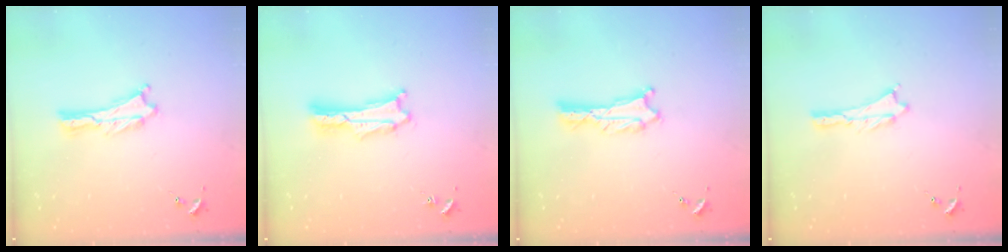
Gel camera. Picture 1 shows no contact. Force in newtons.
{"total": 1.7, "press": 1.7, "slide": 0.3}
{"total": 0.7, "press": 0.7, "slide": 0.1}
{"total": 0.5, "press": 0.5, "slide": 0.2}